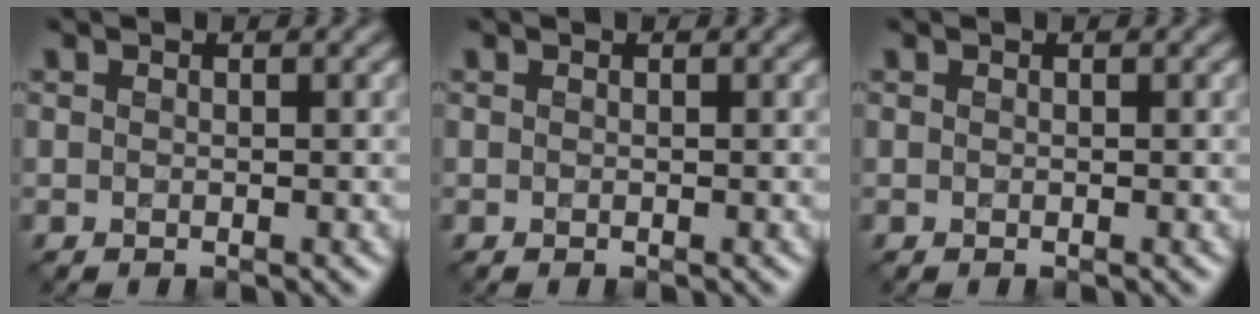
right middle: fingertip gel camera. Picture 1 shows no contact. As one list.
[{"total": 0.0}, {"total": 0.0}]